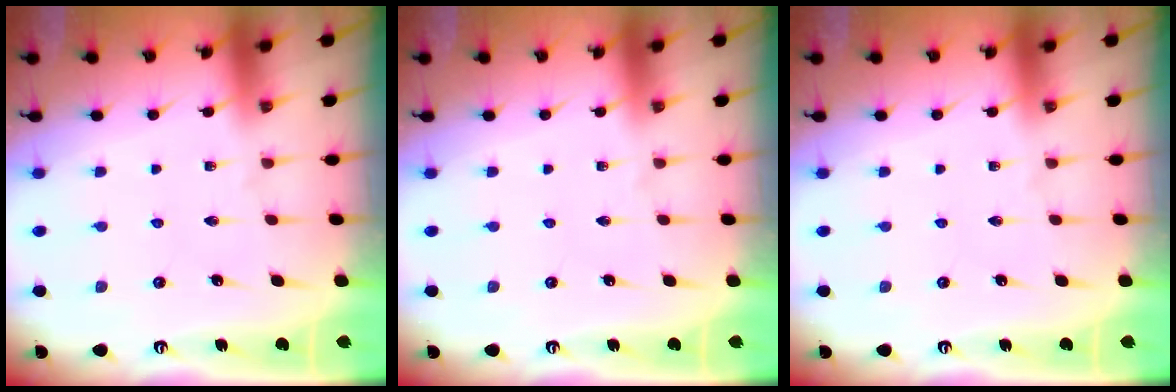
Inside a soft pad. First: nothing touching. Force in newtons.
{"total": 0.0}
{"total": 0.0}